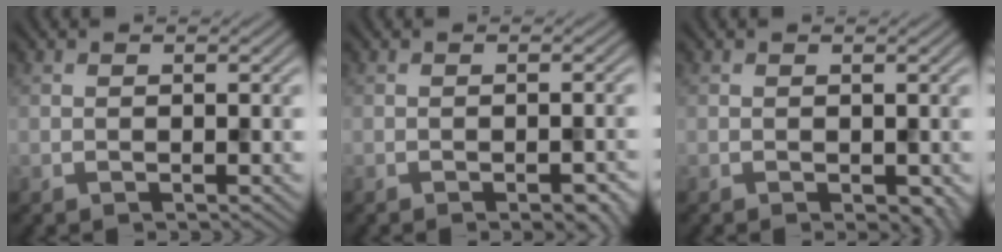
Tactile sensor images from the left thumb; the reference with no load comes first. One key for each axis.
{"total": 2.8, "fx": -1.7, "fy": 0.9, "fz": 2.1, "tx": -0.025, "ty": -0.003, "tz": -0.015}
{"total": 1.5, "fx": -0.5, "fy": 0.9, "fz": 1.2, "tx": -0.020, "ty": -0.011, "tz": -0.004}